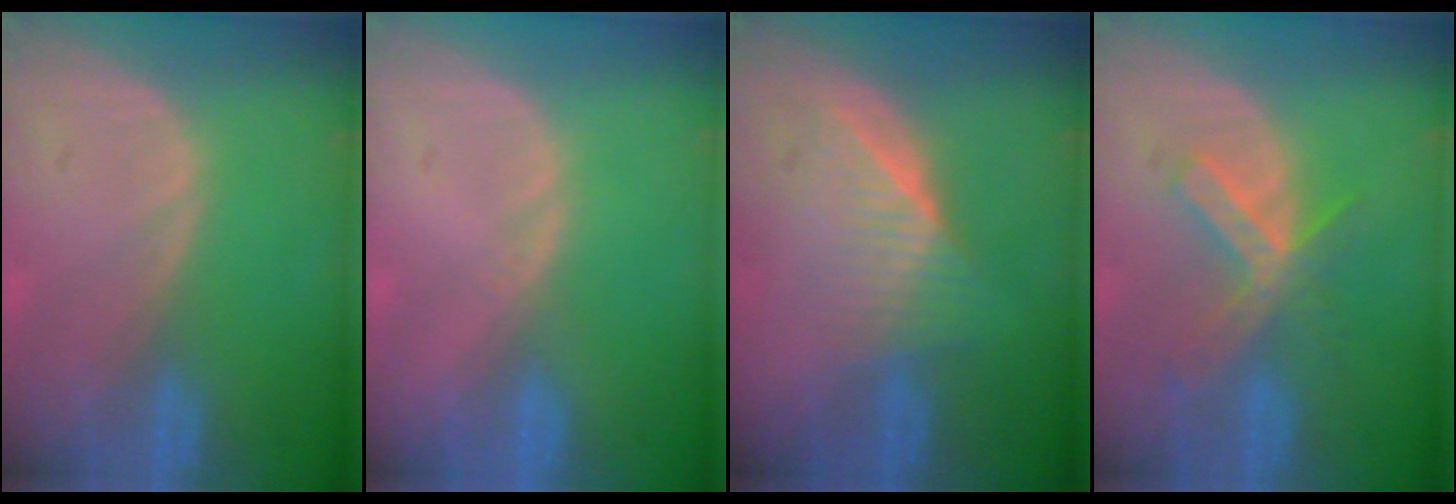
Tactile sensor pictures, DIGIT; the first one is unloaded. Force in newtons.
{"total": 0.7, "press": 0.5, "slide": 0.4}
{"total": 6.3, "press": 5.9, "slide": 2.3}
{"total": 6.0, "press": 5.7, "slide": 1.9}